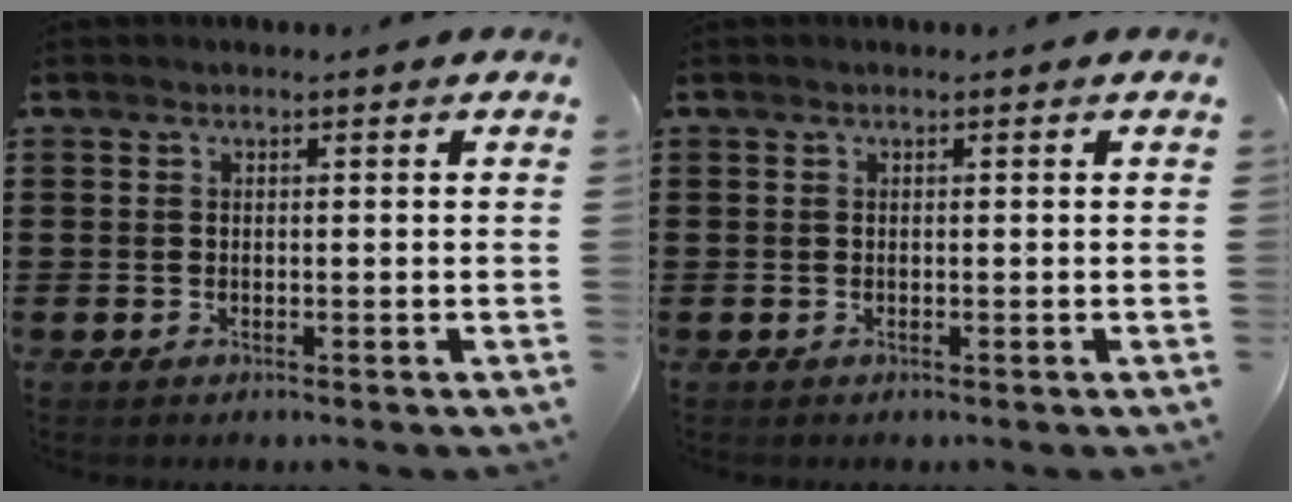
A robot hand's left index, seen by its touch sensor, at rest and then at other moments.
{"total": 0.0}